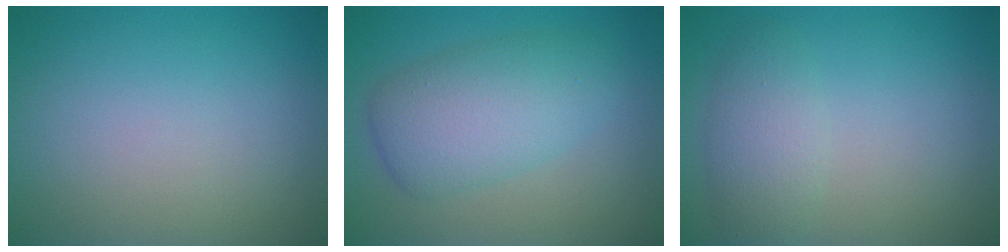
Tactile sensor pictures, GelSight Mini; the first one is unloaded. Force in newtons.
{"total": 3.9, "press": 3.8, "slide": 0.4}
{"total": 2.9, "press": 2.9, "slide": 0.1}